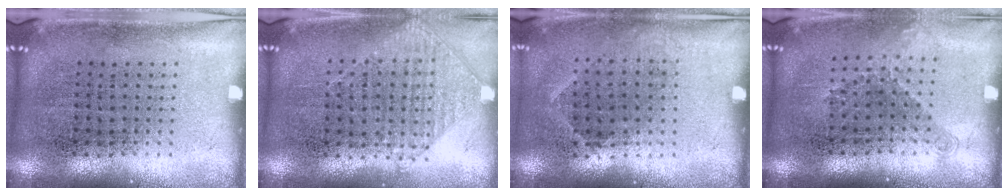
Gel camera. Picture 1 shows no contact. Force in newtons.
{"total": 0.9, "press": 0.9, "slide": 0.3}
{"total": 0.9, "press": 0.7, "slide": 0.7}
{"total": 1.2, "press": 0.9, "slide": 0.8}